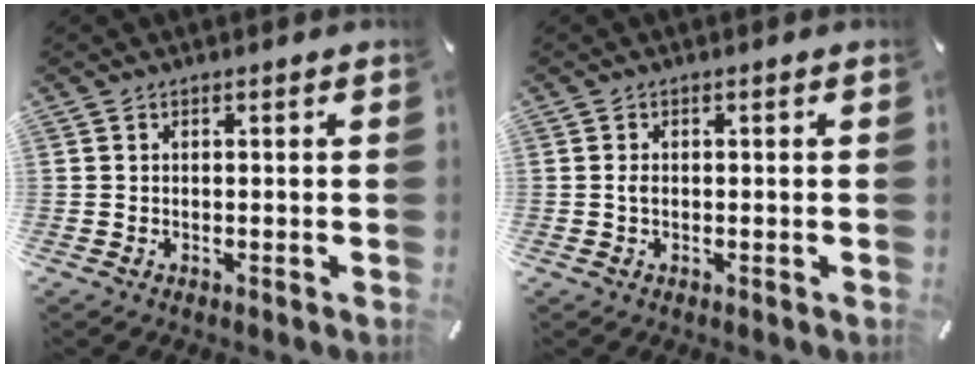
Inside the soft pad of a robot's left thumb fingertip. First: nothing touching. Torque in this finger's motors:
{"motor_torque": [0.32, 0.31, 0.43, 0.09, 0.01]}